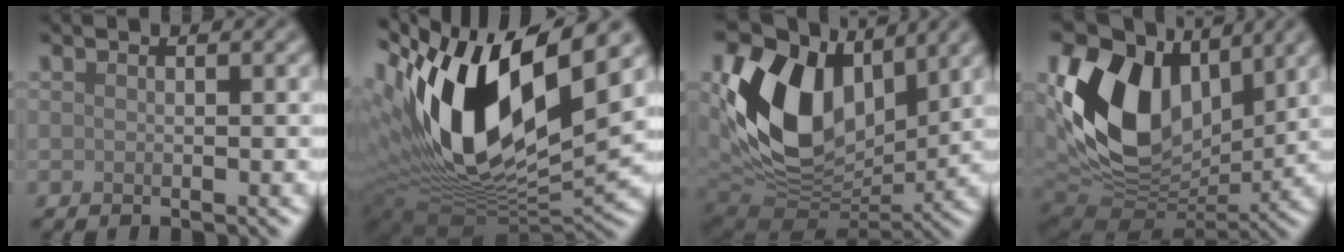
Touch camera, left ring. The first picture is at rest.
{"total": 16.0, "force": [4.3, 7.3, 13.6], "torque": [-0.270, -0.002, 0.074]}
{"total": 13.0, "force": [3.6, 8.5, 9.1], "torque": [-0.173, -0.001, 0.066]}
{"total": 13.2, "force": [3.6, 8.8, 9.2], "torque": [-0.178, 0.000, 0.066]}